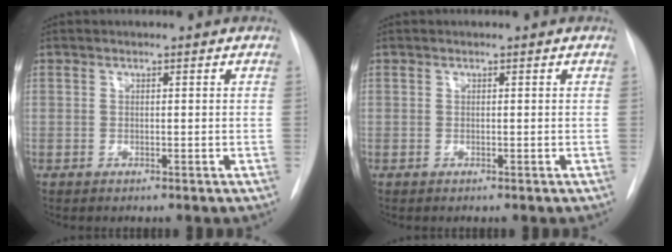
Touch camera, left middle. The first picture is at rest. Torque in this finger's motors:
{"motor_torque": [0.00, 0.00, -0.03, 0.00]}